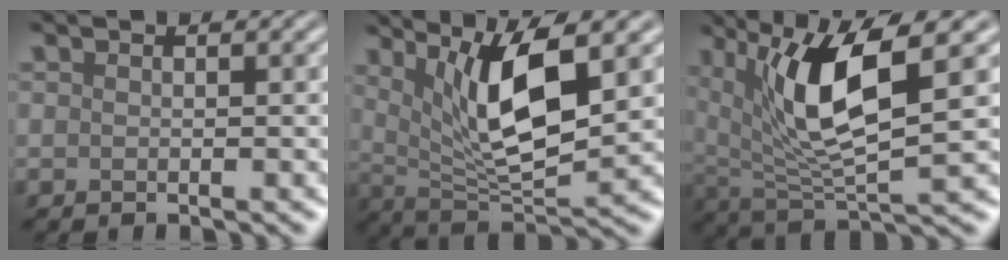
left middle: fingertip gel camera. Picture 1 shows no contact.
{"total": 8.4, "force": [3.0, 2.5, 7.4], "torque": [-0.133, -0.014, 0.057]}
{"total": 9.0, "force": [3.3, 2.7, 7.9], "torque": [-0.157, -0.010, 0.063]}